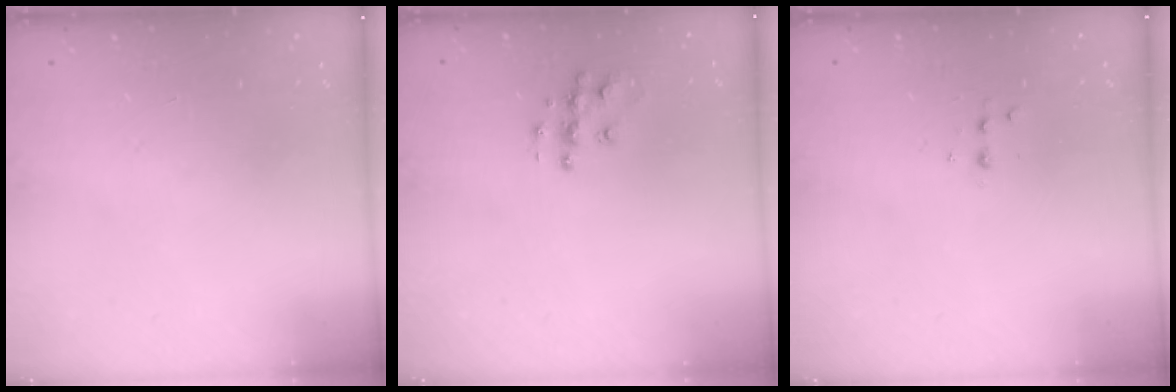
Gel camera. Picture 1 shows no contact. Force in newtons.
{"total": 8.9, "press": 8.9, "slide": 0.5}
{"total": 2.8, "press": 2.7, "slide": 0.6}